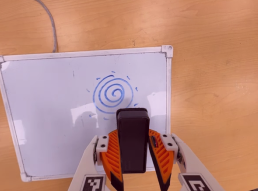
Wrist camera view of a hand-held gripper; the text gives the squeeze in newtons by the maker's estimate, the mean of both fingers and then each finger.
{"total": 7.1, "left": 5.5, "right": 8.6}